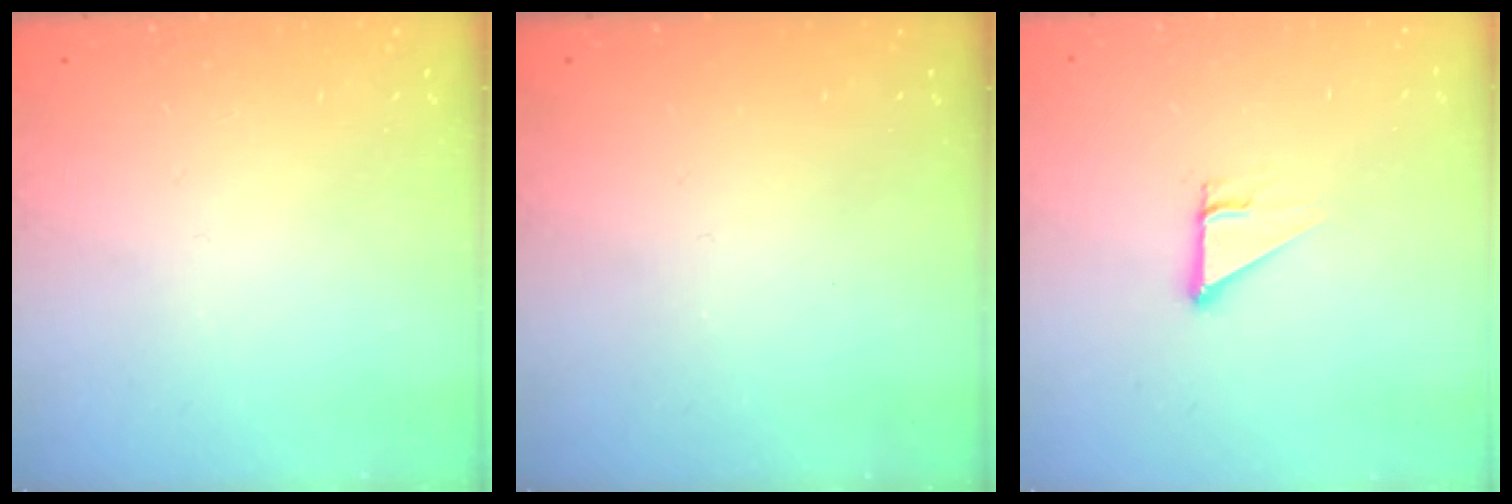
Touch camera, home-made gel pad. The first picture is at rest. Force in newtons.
{"total": 0.0}
{"total": 2.5, "press": 2.5, "slide": 0.1}